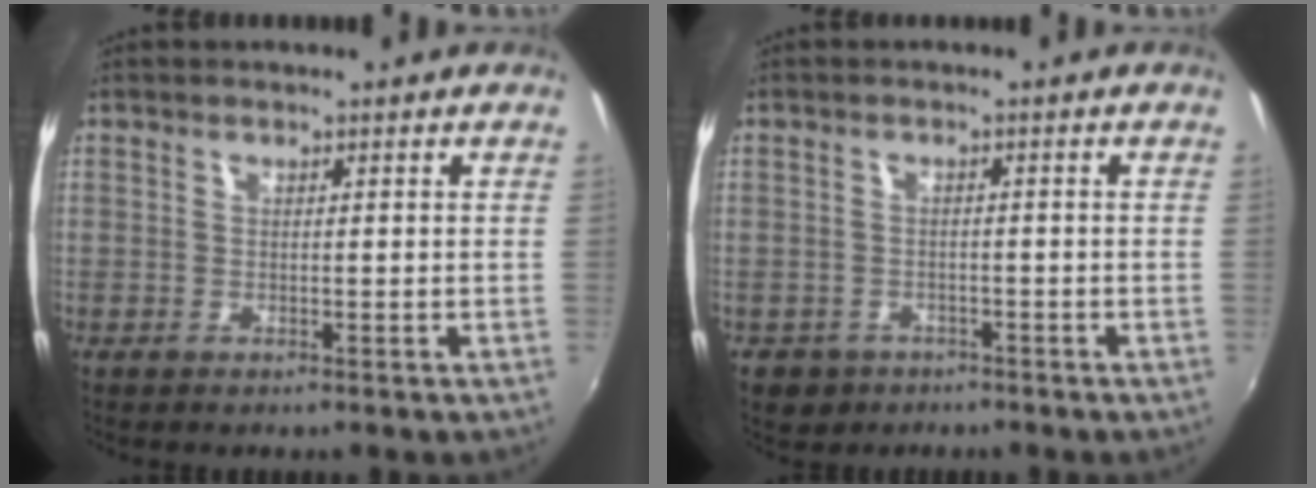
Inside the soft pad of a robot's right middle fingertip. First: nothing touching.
{"total": 4.4, "force": [-2.4, 3.5, 1.2], "torque": [-0.036, -0.005, -0.032]}